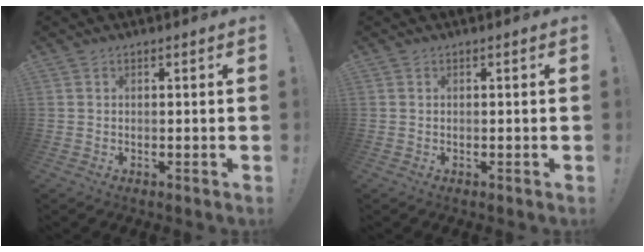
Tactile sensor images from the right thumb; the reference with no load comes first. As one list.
[{"total": 0.0}]